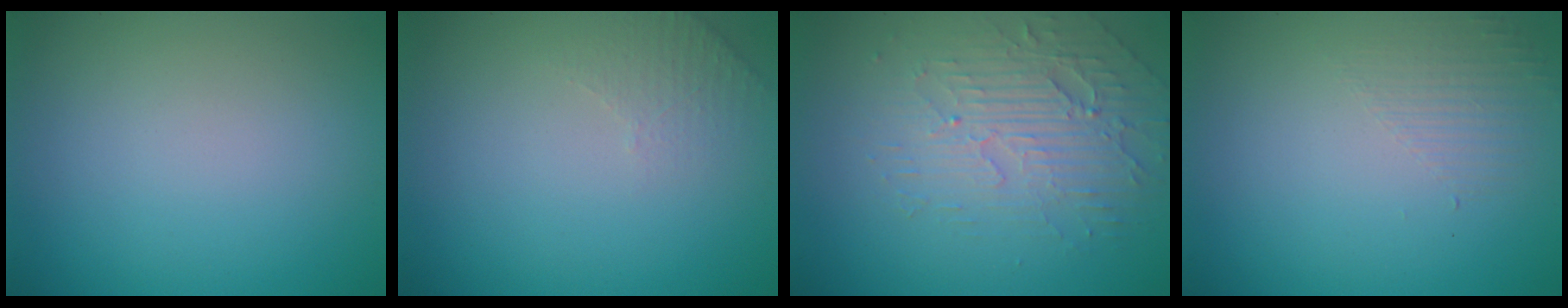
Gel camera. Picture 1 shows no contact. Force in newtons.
{"total": 1.6, "press": 1.5, "slide": 0.4}
{"total": 3.9, "press": 3.4, "slide": 1.8}
{"total": 1.4, "press": 0.2, "slide": 1.4}